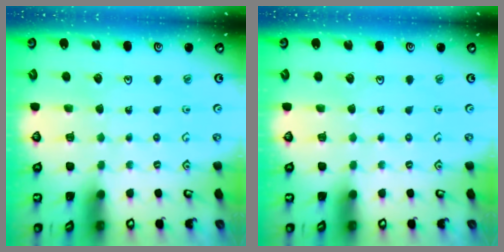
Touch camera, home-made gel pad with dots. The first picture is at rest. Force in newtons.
{"total": 0.0}